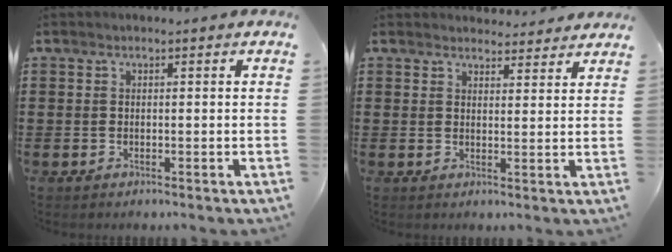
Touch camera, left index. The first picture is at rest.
{"total": 3.2, "force": [3.1, 0.6, 0.1], "torque": [-0.003, -0.014, 0.057]}